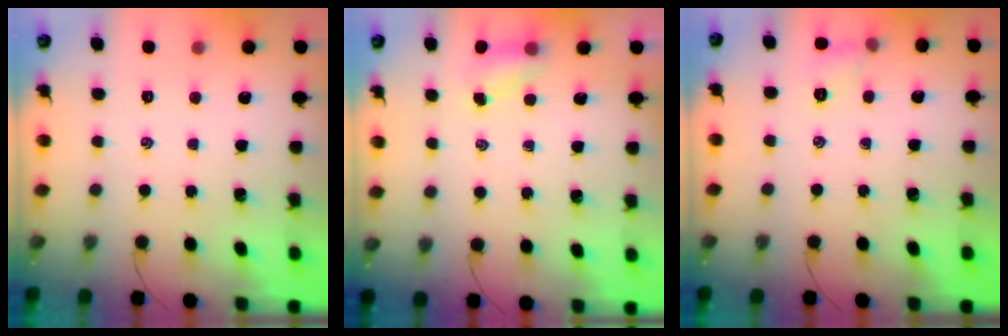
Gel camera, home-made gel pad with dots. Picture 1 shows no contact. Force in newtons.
{"total": 4.3, "press": 4.2, "slide": 0.8}
{"total": 5.5, "press": 5.3, "slide": 1.1}